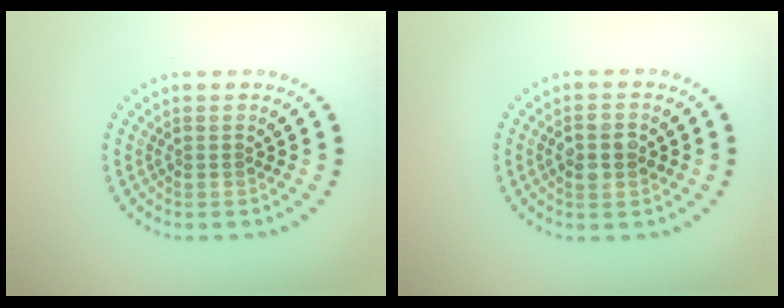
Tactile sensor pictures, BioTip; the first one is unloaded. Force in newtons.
{"total": 2.4, "press": 2.4, "slide": 0.2}